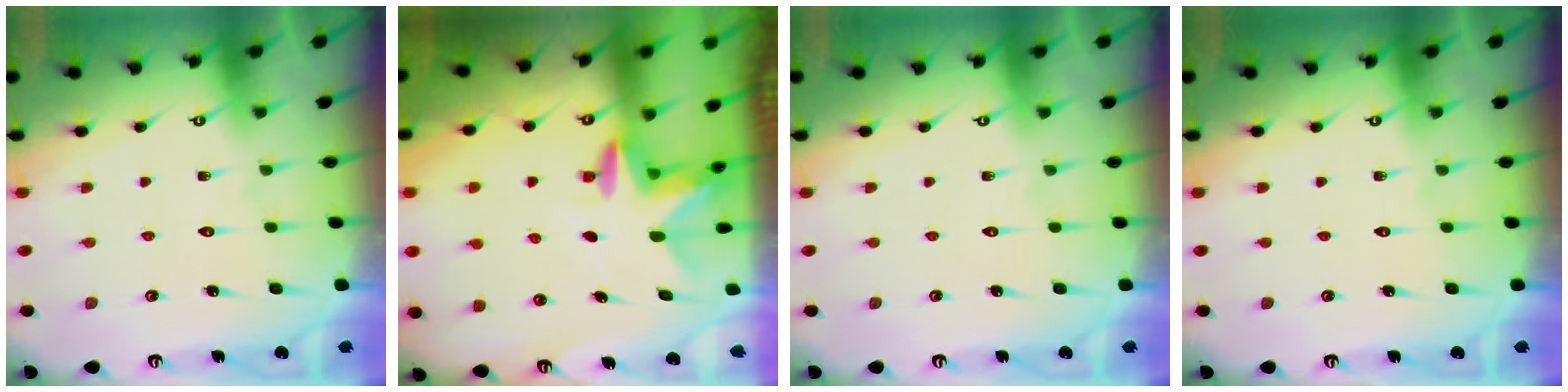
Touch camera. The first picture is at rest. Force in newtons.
{"total": 3.0, "press": 3.0, "slide": 0.1}
{"total": 0.0}
{"total": 0.0}